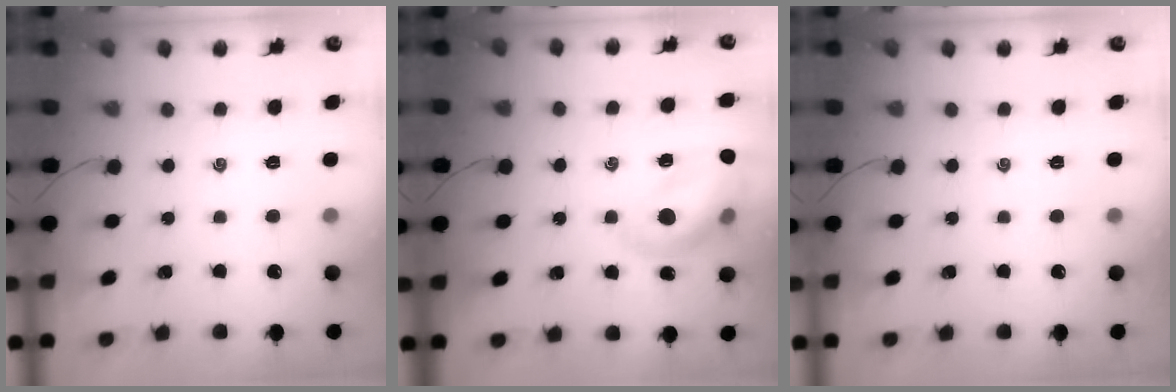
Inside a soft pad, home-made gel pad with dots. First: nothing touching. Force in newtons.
{"total": 16.6, "press": 16.4, "slide": 2.3}
{"total": 0.0}